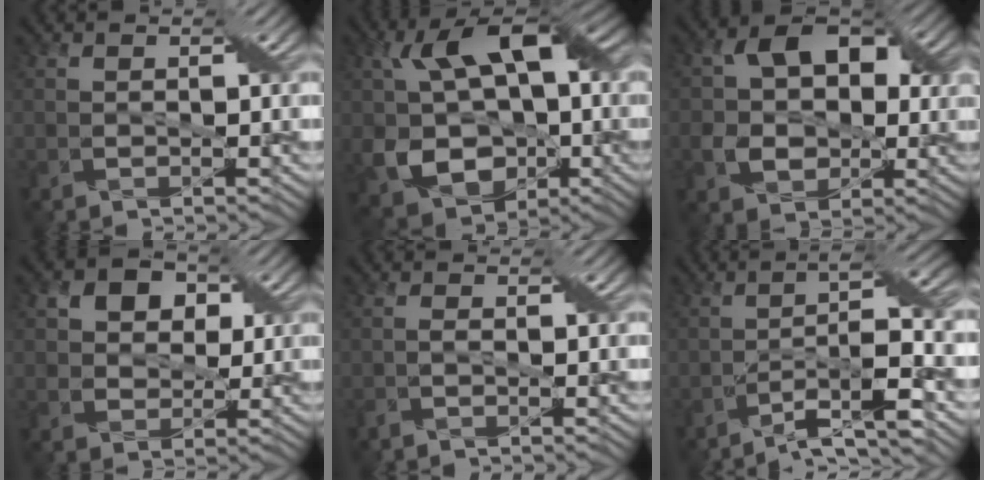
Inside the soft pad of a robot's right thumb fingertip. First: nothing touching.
{"total": 15.6, "force": [0.2, 10.5, 11.5], "torque": [-0.206, -0.002, 0.000]}
{"total": 9.0, "force": [0.9, 6.6, 6.0], "torque": [-0.108, 0.004, 0.010]}
{"total": 6.6, "force": [2.2, 5.5, 2.8], "torque": [-0.077, 0.012, 0.029]}
{"total": 1.0, "force": [-0.7, 0.2, 0.6], "torque": [-0.018, 0.004, -0.016]}
{"total": 11.0, "force": [-5.5, 1.9, 9.3], "torque": [-0.159, 0.004, -0.094]}